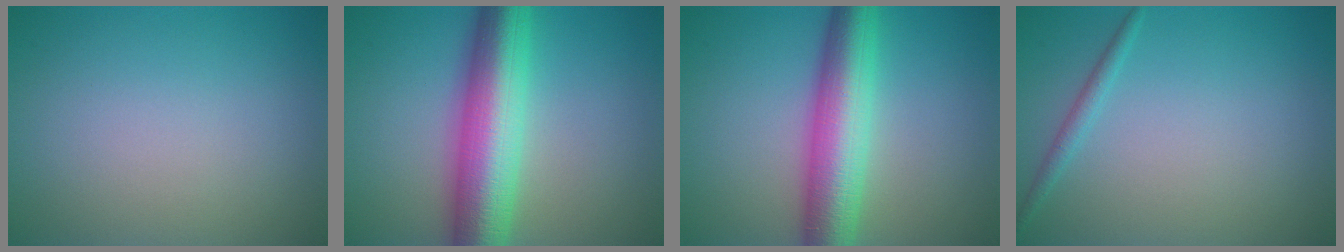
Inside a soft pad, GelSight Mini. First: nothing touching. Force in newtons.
{"total": 9.8, "press": 9.8, "slide": 0.2}
{"total": 7.9, "press": 7.9, "slide": 0.1}
{"total": 1.2, "press": 1.2, "slide": 0.0}